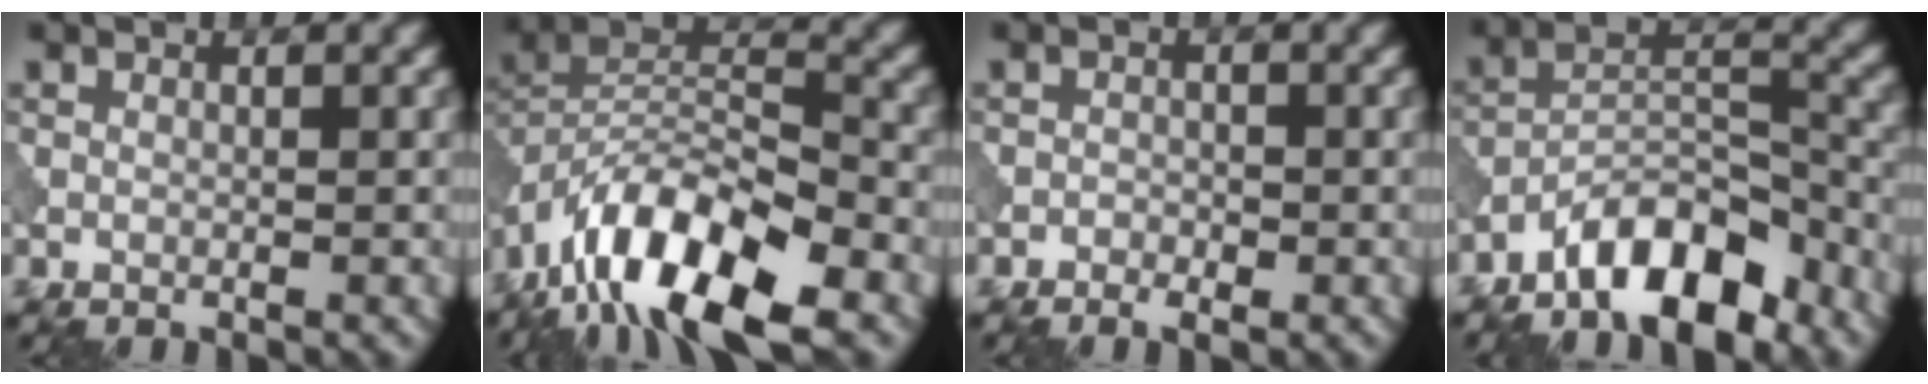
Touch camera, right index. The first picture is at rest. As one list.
[{"total": 11.9, "force": [-7.4, 4.5, 8.2], "torque": [-0.140, 0.006, -0.150]}, {"total": 1.2, "force": [-0.7, 0.8, 0.6], "torque": [-0.008, 0.001, -0.014]}, {"total": 8.2, "force": [-6.1, 2.9, 4.5], "torque": [-0.059, 0.011, -0.117]}]